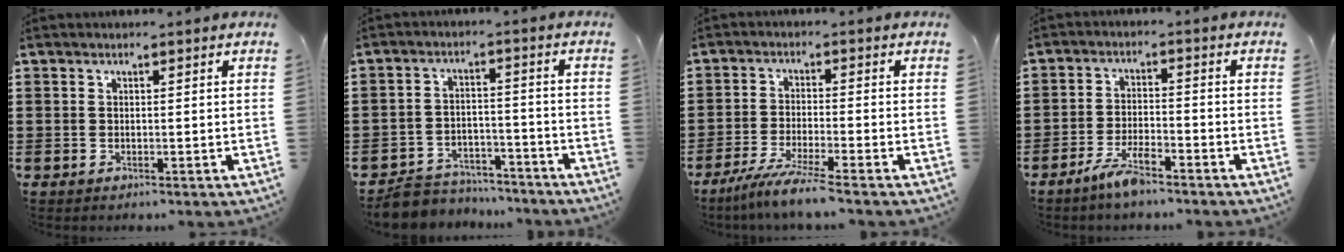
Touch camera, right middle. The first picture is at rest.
{"total": 5.6, "force": [-5.4, 1.3, 0.5], "torque": [-0.014, 0.013, -0.109]}
{"total": 5.3, "force": [-4.4, -0.6, 2.8], "torque": [-0.066, -0.022, -0.085]}
{"total": 4.7, "force": [-3.6, 1.0, 2.9], "torque": [-0.067, 0.000, -0.072]}